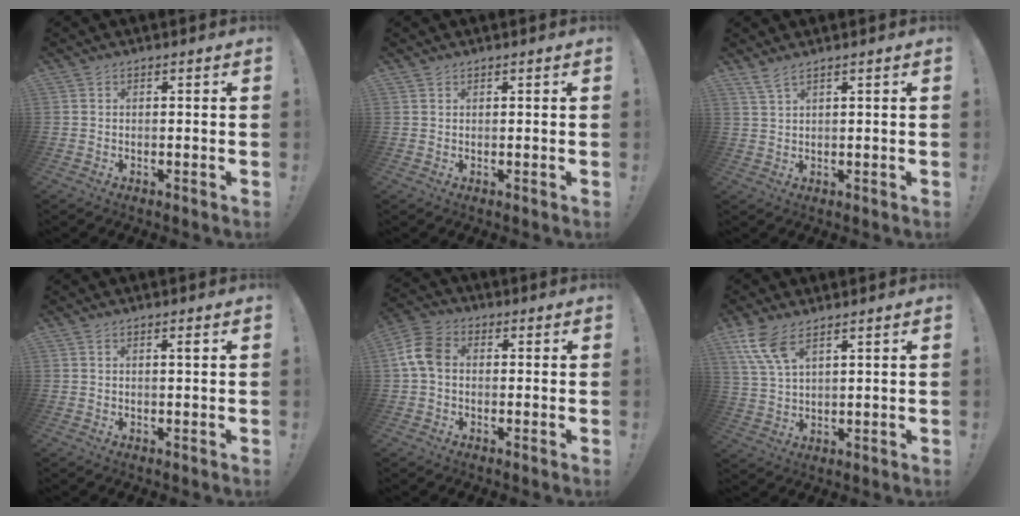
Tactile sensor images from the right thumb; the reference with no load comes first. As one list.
[{"total": 0.7, "force": [0.6, 0.3, 0.1], "torque": [-0.001, 0.000, 0.012]}, {"total": 2.8, "force": [2.1, 0.1, 1.8], "torque": [-0.047, -0.003, 0.041]}, {"total": 1.1, "force": [0.5, -0.2, 0.9], "torque": [-0.011, -0.003, 0.005]}, {"total": 9.1, "force": [0.6, 6.4, 6.5], "torque": [-0.146, 0.016, 0.019]}, {"total": 8.7, "force": [5.5, 3.2, 5.8], "torque": [-0.128, -0.020, 0.107]}]